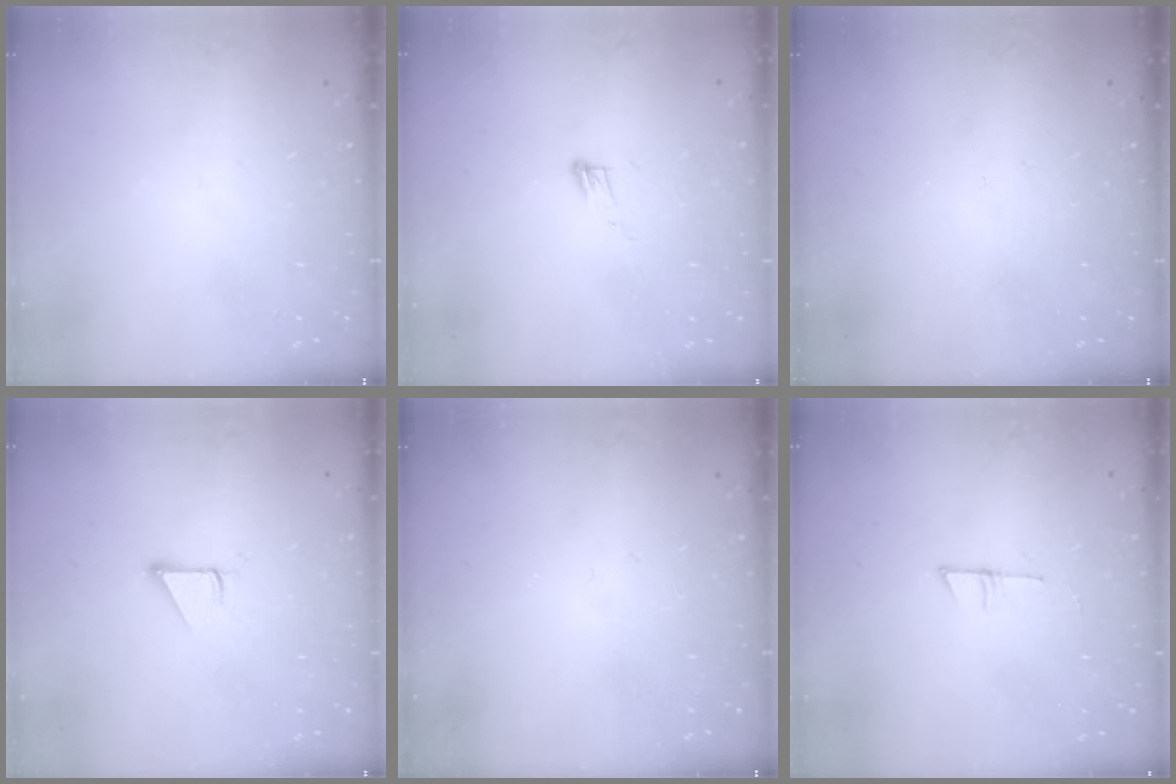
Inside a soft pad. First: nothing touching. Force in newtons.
{"total": 3.4, "press": 3.4, "slide": 0.2}
{"total": 0.0}
{"total": 1.6, "press": 1.6, "slide": 0.2}
{"total": 0.0}
{"total": 4.7, "press": 4.7, "slide": 0.3}